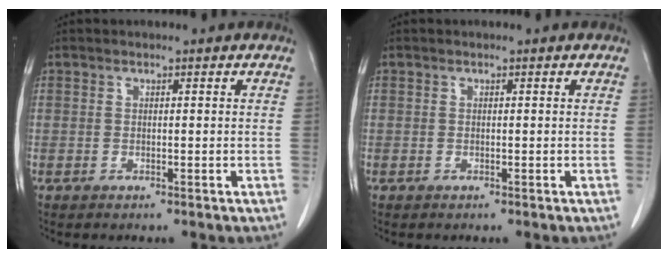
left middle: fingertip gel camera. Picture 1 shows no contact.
{"total": 0.0}